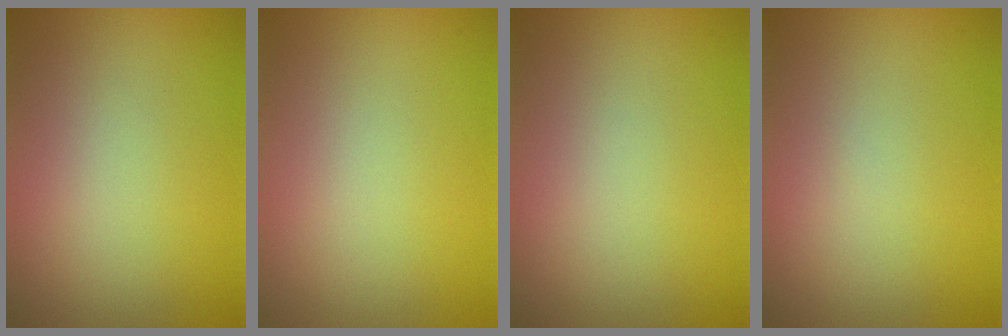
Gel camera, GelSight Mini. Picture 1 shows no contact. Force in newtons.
{"total": 0.0}
{"total": 0.0}
{"total": 0.0}